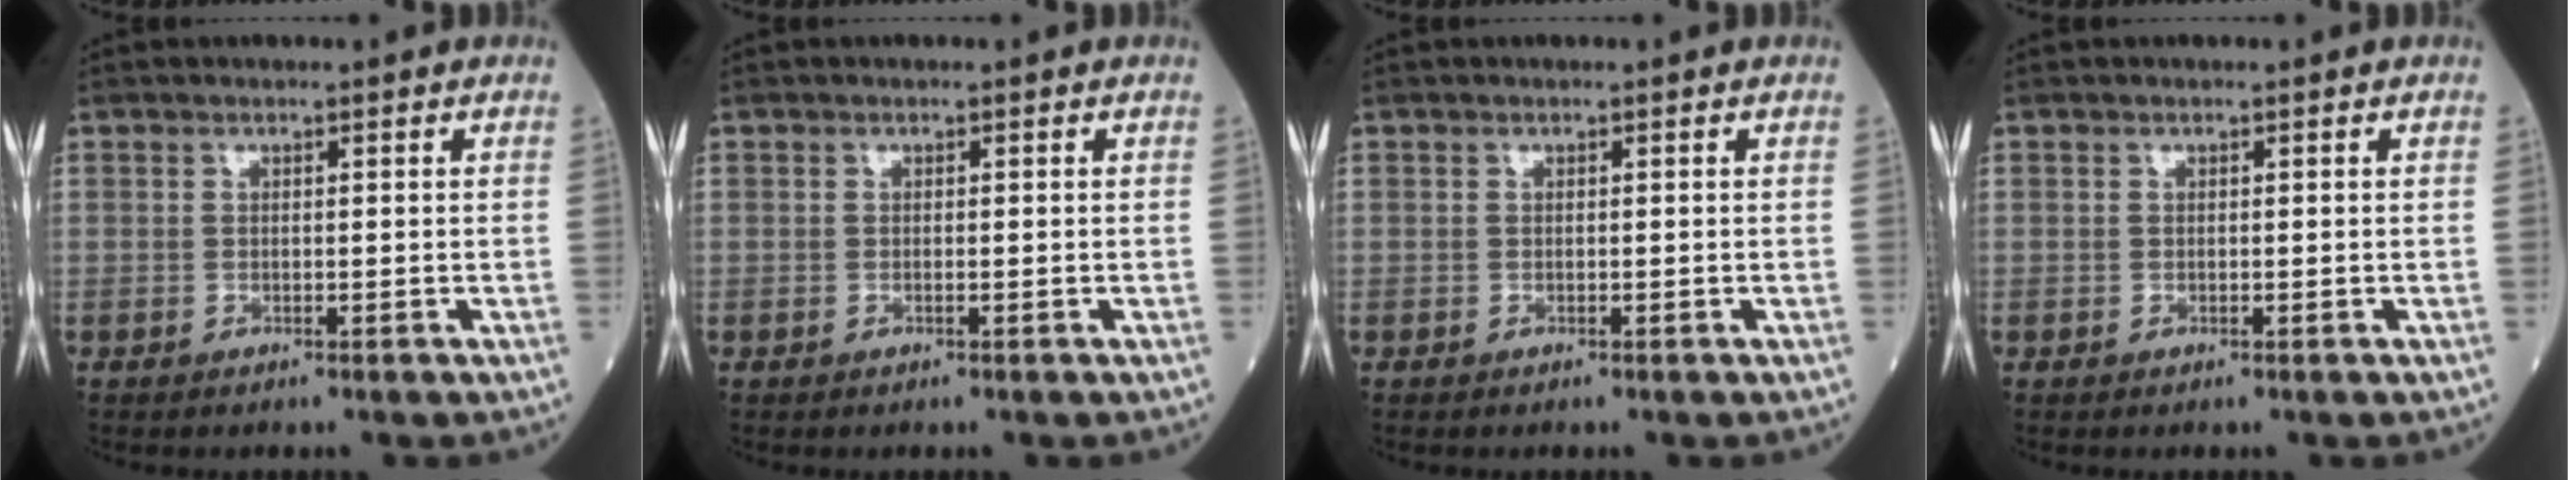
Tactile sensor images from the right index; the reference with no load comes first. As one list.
[{"total": 0.0}, {"total": 0.0}, {"total": 0.0}]